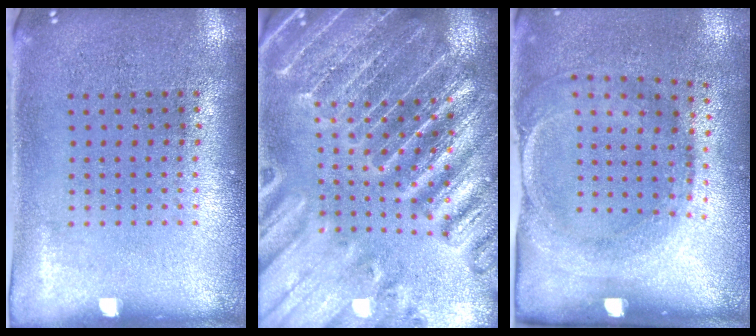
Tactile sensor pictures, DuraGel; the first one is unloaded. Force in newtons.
{"total": 4.2, "press": 3.9, "slide": 1.4}
{"total": 1.8, "press": 1.2, "slide": 1.4}